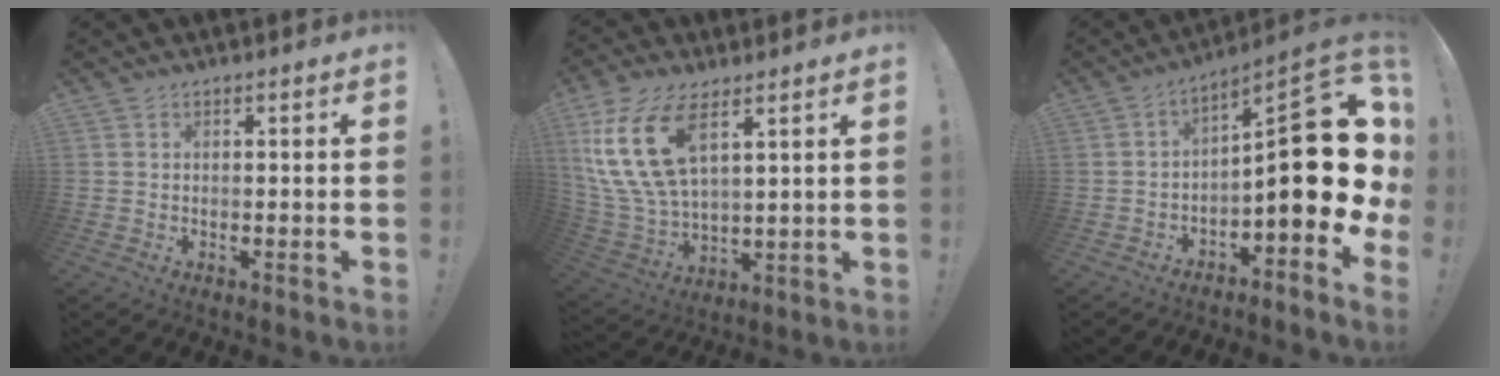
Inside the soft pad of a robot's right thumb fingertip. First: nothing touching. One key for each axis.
{"total": 18.3, "fx": 8.5, "fy": 9.3, "fz": 13.3, "tx": -0.281, "ty": -0.035, "tz": 0.153}
{"total": 19.7, "fx": -0.3, "fy": 6.7, "fz": 18.5, "tx": -0.257, "ty": 0.000, "tz": -0.002}